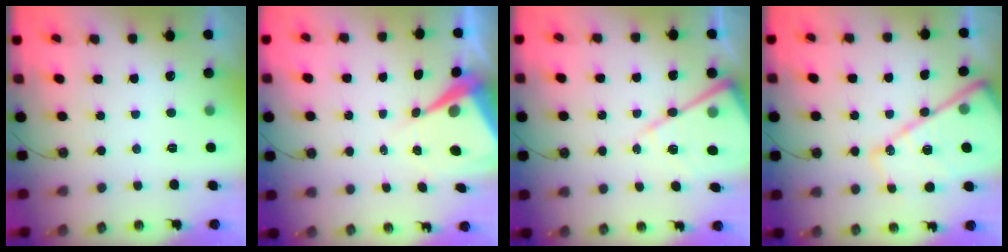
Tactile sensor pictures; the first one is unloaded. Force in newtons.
{"total": 10.0, "press": 10.0, "slide": 0.9}
{"total": 13.4, "press": 13.4, "slide": 1.5}
{"total": 18.7, "press": 18.6, "slide": 2.0}